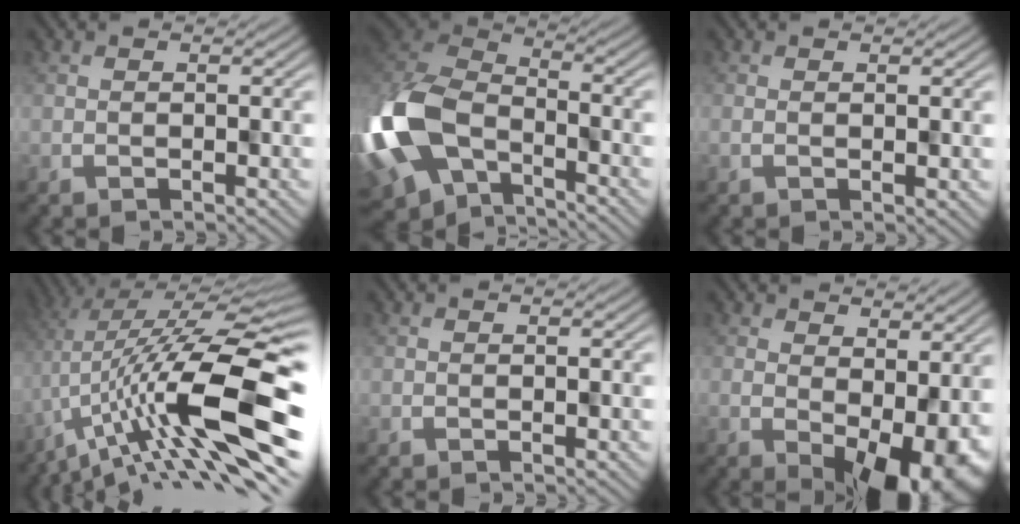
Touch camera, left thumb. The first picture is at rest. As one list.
[{"total": 16.4, "force": [-5.3, 10.9, 11.0], "torque": [-0.307, -0.037, -0.089]}, {"total": 0.9, "force": [0.1, 0.2, 0.8], "torque": [-0.014, 0.004, 0.001]}, {"total": 16.0, "force": [-2.7, 3.9, 15.3], "torque": [-0.247, 0.010, -0.046]}, {"total": 0.0}, {"total": 8.0, "force": [-1.3, 3.9, 6.8], "torque": [-0.103, -0.023, 0.000]}]